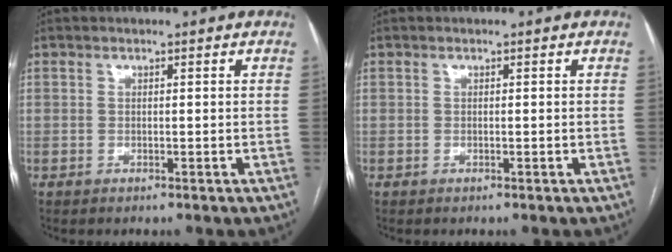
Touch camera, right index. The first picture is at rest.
{"total": 0.0}